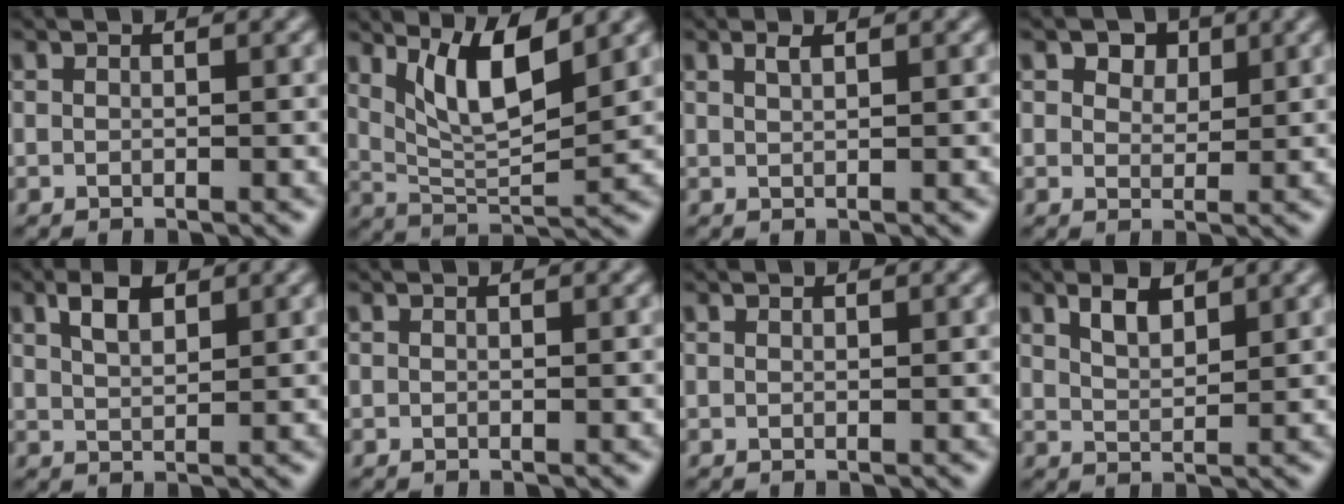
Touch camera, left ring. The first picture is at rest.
{"total": 6.0, "force": [3.1, 1.6, 4.8], "torque": [-0.090, -0.010, 0.061]}
{"total": 1.0, "force": [0.7, 0.2, 0.6], "torque": [-0.012, 0.001, 0.013]}
{"total": 3.2, "force": [1.9, 2.0, 1.5], "torque": [-0.029, -0.007, 0.026]}
{"total": 2.8, "force": [1.6, 1.2, 1.9], "torque": [-0.039, 0.004, 0.031]}
{"total": 0.0}
{"total": 0.0}
{"total": 2.5, "force": [1.7, 1.0, 1.5], "torque": [-0.030, 0.000, 0.034]}